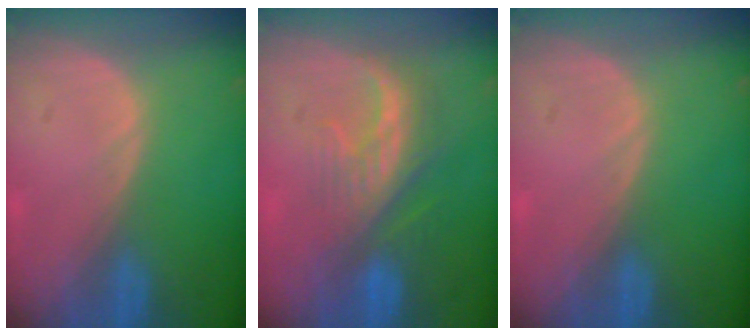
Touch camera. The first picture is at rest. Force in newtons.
{"total": 8.0, "press": 7.4, "slide": 3.1}
{"total": 0.0}